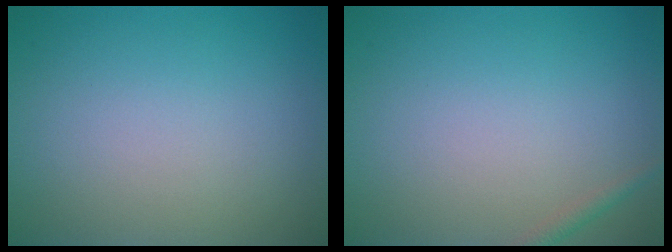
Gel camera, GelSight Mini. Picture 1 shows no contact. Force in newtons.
{"total": 0.8, "press": 0.8, "slide": 0.1}